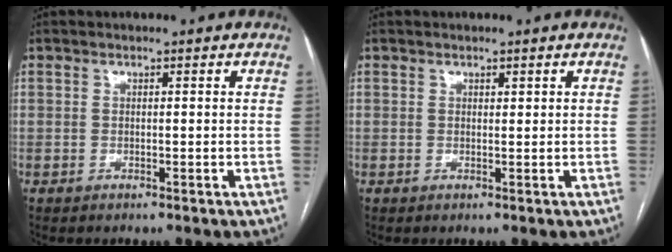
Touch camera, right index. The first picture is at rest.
{"total": 0.5, "force": [0.4, 0.3, 0.3], "torque": [-0.002, -0.002, 0.005]}